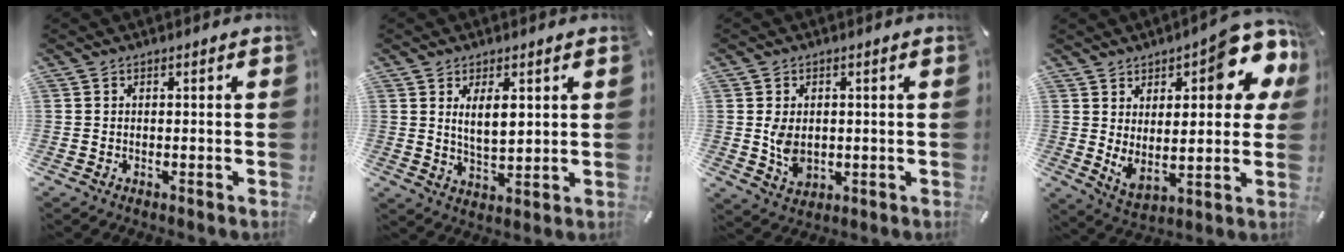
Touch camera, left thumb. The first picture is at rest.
{"total": 6.5, "force": [2.5, 2.9, 5.2], "torque": [-0.086, -0.007, 0.039]}
{"total": 6.1, "force": [0.0, 4.7, 4.0], "torque": [-0.086, -0.008, -0.004]}
{"total": 17.0, "force": [8.1, 7.8, 12.8], "torque": [-0.168, -0.059, 0.130]}